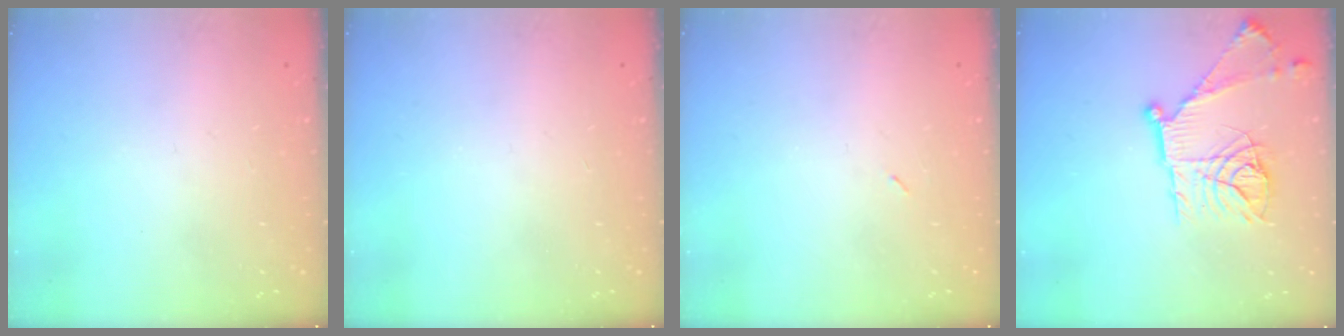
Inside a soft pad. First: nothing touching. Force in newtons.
{"total": 0.0}
{"total": 2.2, "press": 2.1, "slide": 0.9}
{"total": 18.2, "press": 18.2, "slide": 1.2}